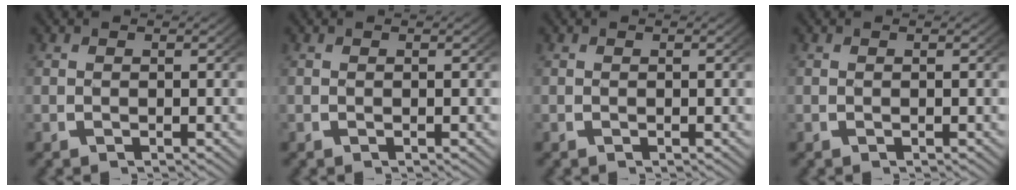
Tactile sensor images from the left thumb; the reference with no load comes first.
{"total": 0.0}
{"total": 0.0}
{"total": 0.0}